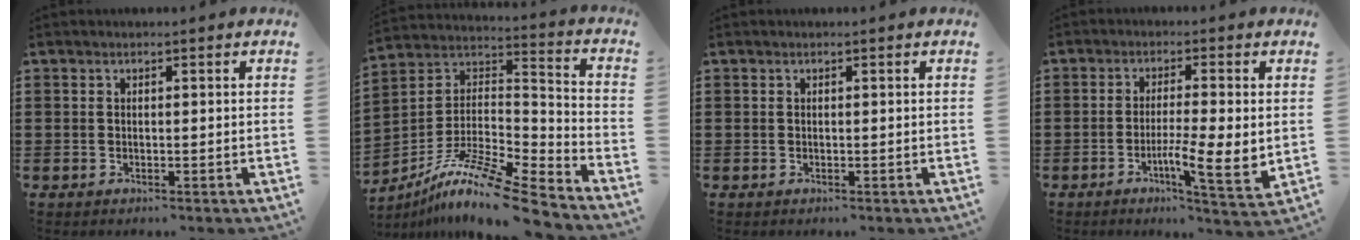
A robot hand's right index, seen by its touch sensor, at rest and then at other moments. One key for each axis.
{"total": 12.2, "fx": -9.6, "fy": 1.3, "fz": 7.4, "tx": -0.136, "ty": 0.011, "tz": -0.187}
{"total": 0.0}
{"total": 7.4, "fx": -1.4, "fy": 1.1, "fz": 7.2, "tx": -0.114, "ty": -0.012, "tz": -0.021}